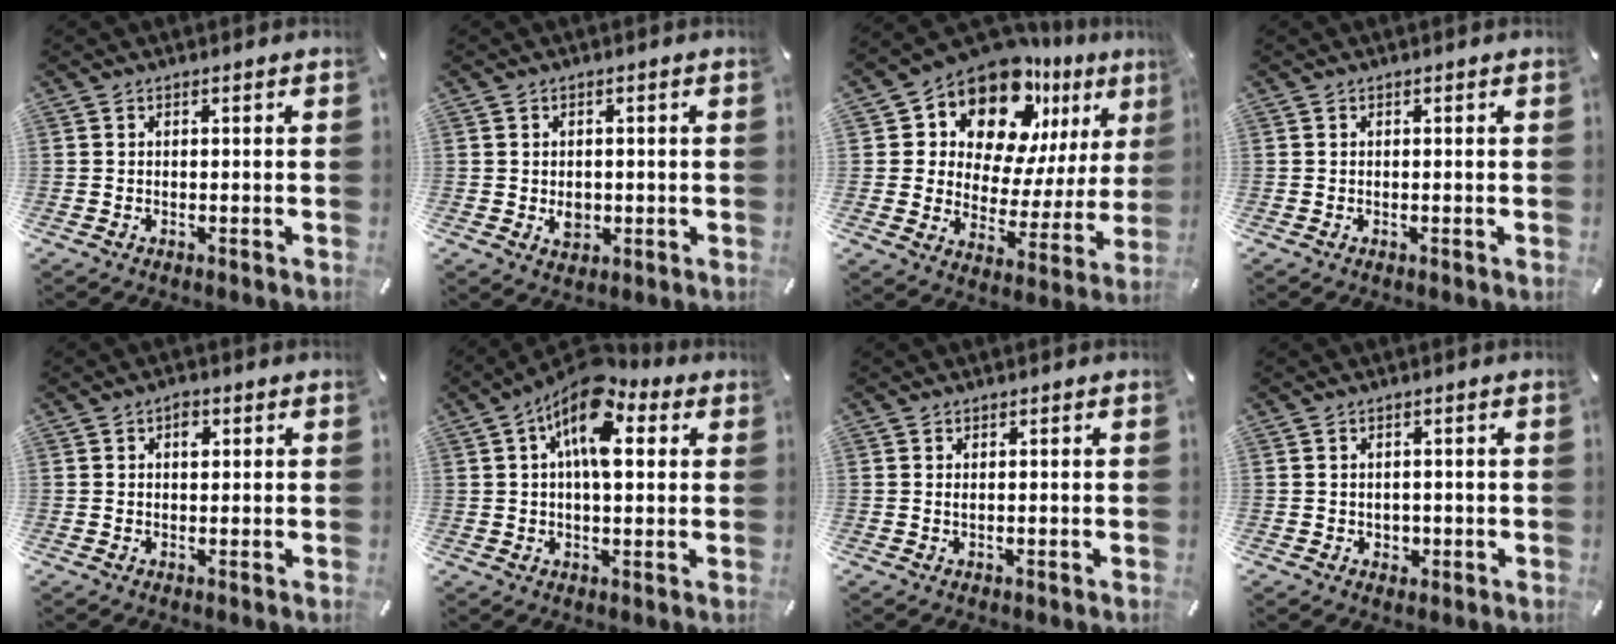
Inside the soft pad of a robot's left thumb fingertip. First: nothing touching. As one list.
[{"total": 3.7, "force": [-0.4, 3.1, 1.8], "torque": [-0.015, -0.002, -0.008]}, {"total": 15.5, "force": [12.2, 8.1, 5.2], "torque": [-0.091, -0.108, 0.213]}, {"total": 0.0}, {"total": 2.4, "force": [0.8, 1.6, 1.6], "torque": [-0.010, -0.002, 0.007]}, {"total": 13.3, "force": [5.4, 6.3, 10.4], "torque": [-0.170, -0.020, 0.091]}, {"total": 0.7, "force": [0.2, 0.2, 0.6], "torque": [-0.011, 0.001, 0.003]}, {"total": 1.9, "force": [0.0, 1.9, 0.5], "torque": [-0.003, 0.002, -0.005]}]